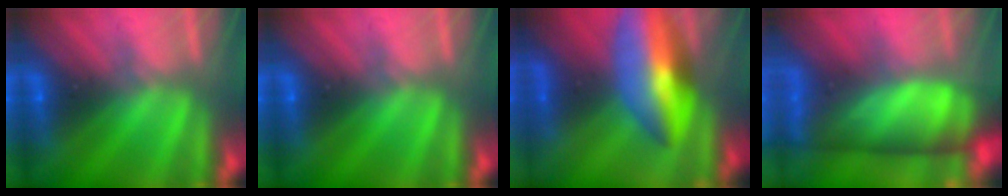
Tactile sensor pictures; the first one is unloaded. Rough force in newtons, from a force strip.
{"total": 0.0}
{"total": 6.5}
{"total": 8.7}